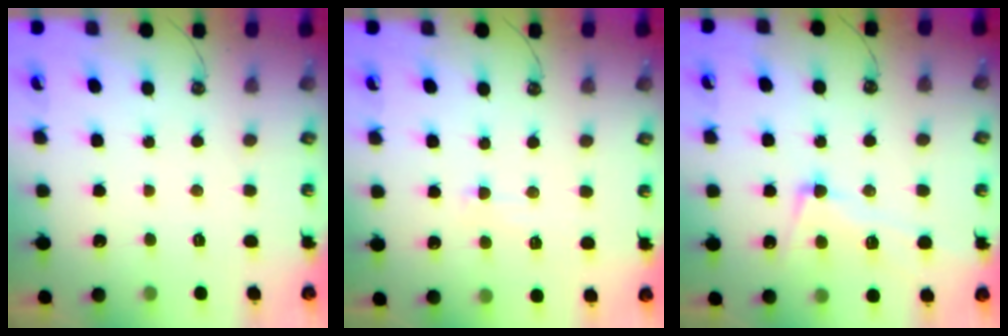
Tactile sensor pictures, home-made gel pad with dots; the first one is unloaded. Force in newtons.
{"total": 1.9, "press": 1.6, "slide": 0.9}
{"total": 4.0, "press": 3.9, "slide": 1.0}